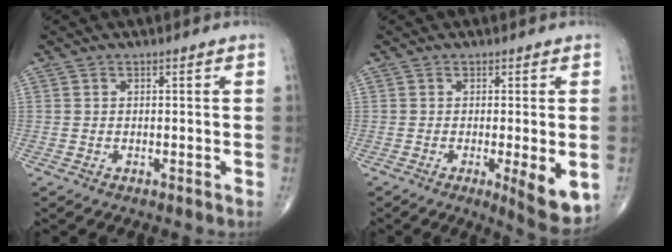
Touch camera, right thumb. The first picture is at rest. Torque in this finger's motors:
{"motor_torque": [0.78, 0.88, 0.62, -0.09, 0.15]}